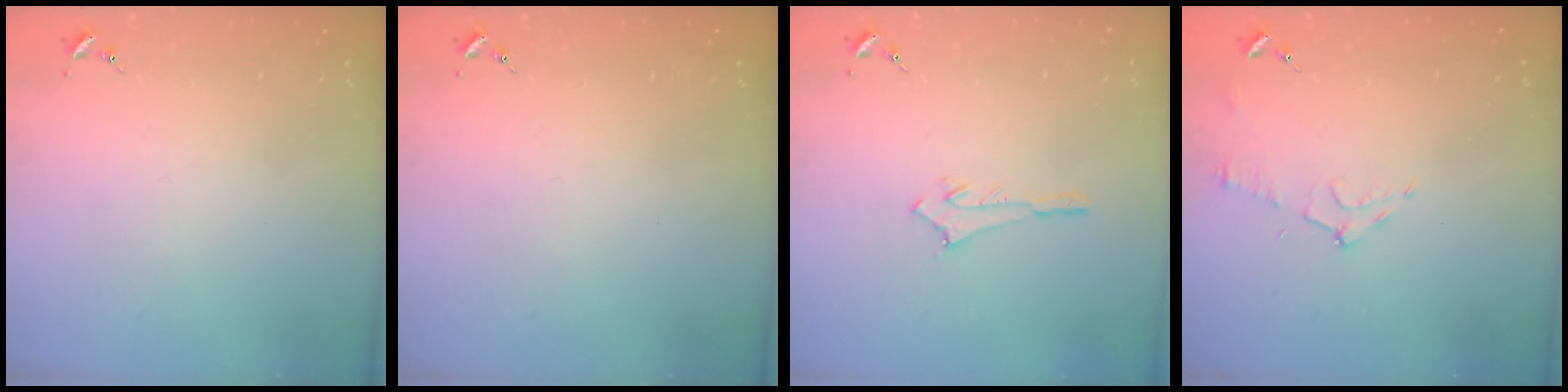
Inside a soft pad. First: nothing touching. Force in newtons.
{"total": 0.0}
{"total": 2.9, "press": 2.9, "slide": 0.2}
{"total": 7.4, "press": 7.4, "slide": 0.7}